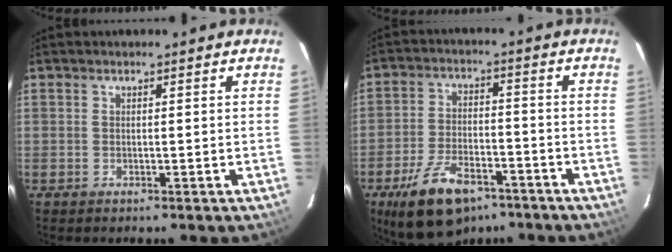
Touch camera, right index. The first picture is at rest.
{"total": 13.8, "force": [-8.9, 6.5, 8.2], "torque": [-0.174, -0.010, -0.149]}